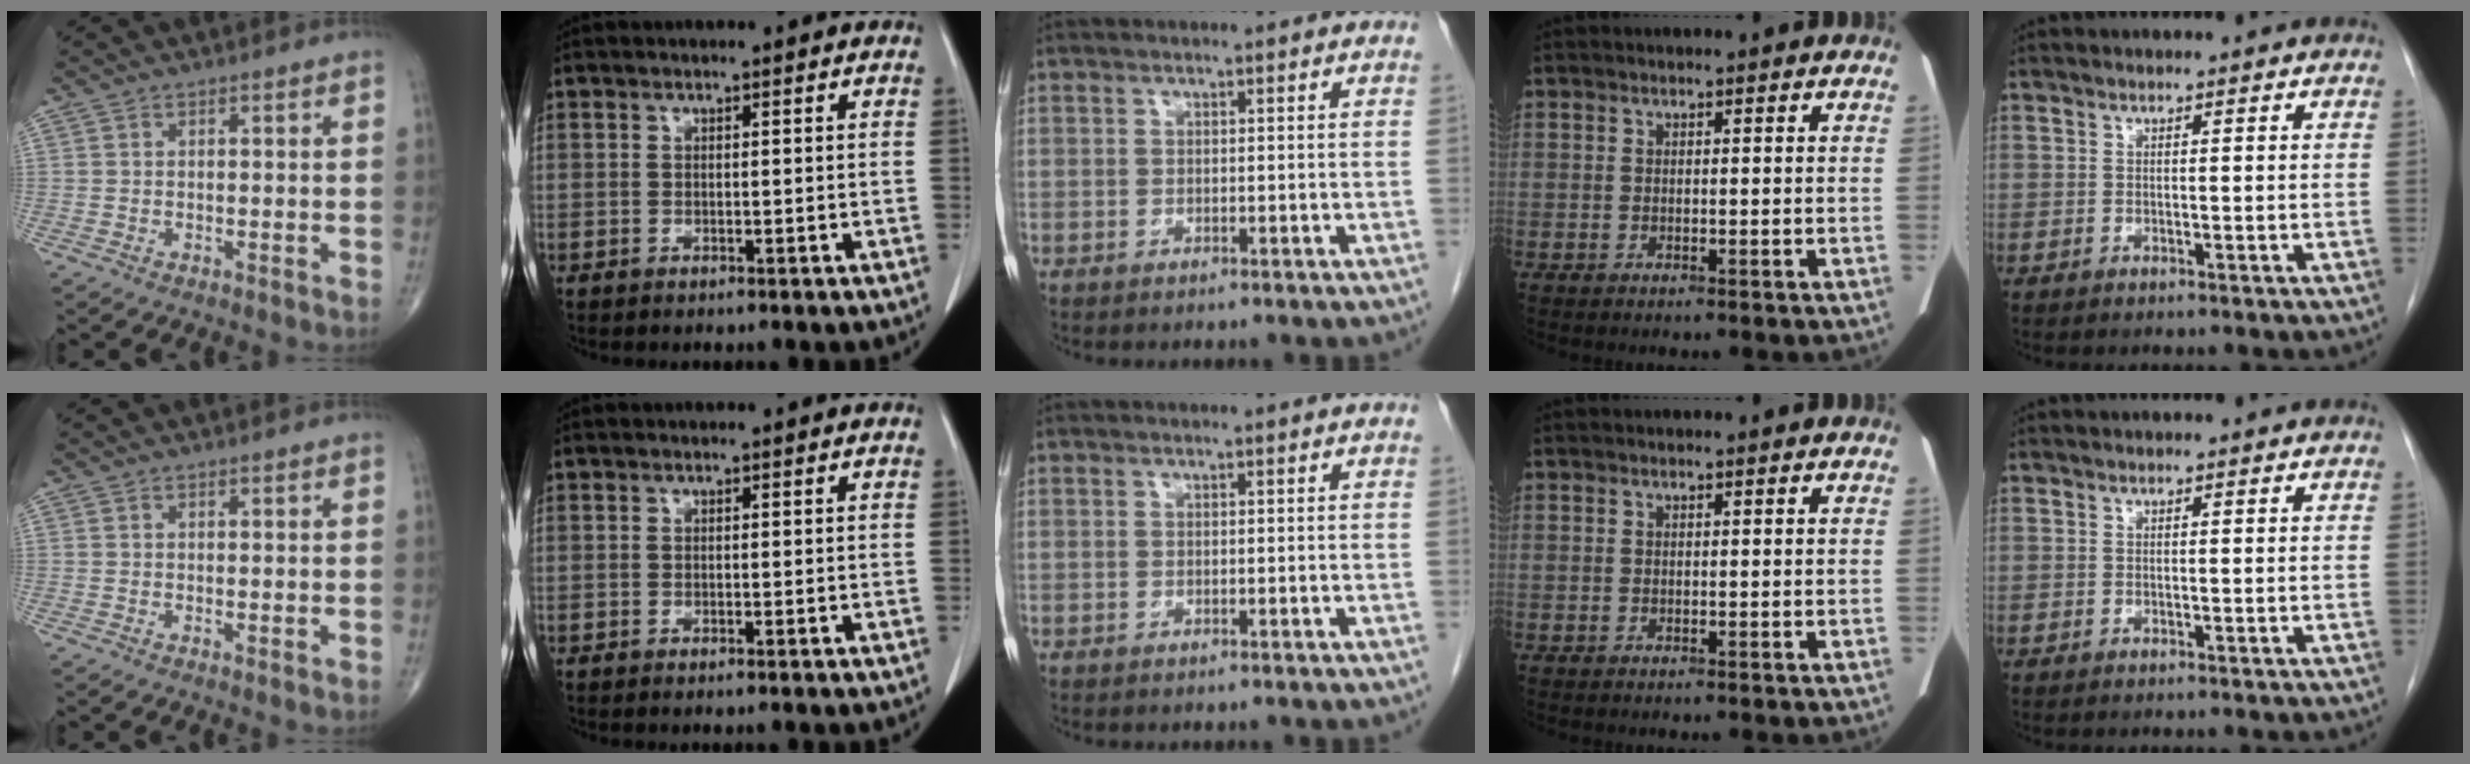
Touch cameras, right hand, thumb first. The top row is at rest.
{"thumb": {"total": 0.5, "force": [0.0, 0.1, 0.5], "torque": [-0.012, -0.004, -0.001]}, "index": {"total": 0.5, "force": [-0.4, 0.0, 0.3], "torque": [-0.010, -0.001, -0.006]}}